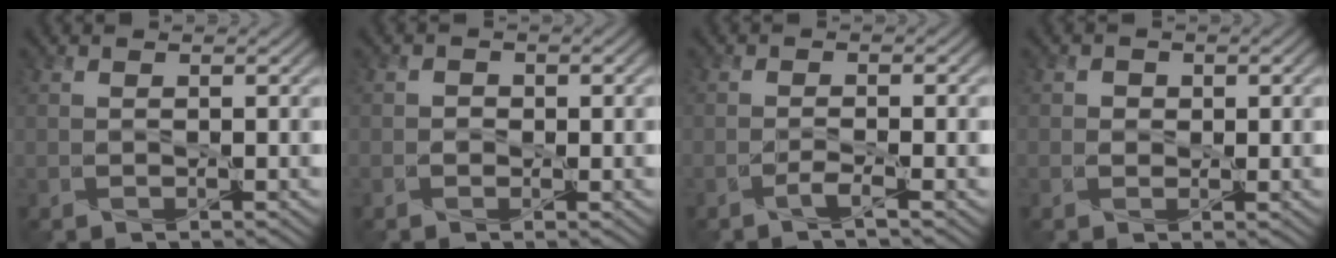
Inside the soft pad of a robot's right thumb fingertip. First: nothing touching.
{"total": 1.1, "force": [-0.4, 1.0, 0.3], "torque": [0.000, -0.001, -0.012]}
{"total": 1.6, "force": [-1.2, -0.2, 1.0], "torque": [-0.020, 0.008, -0.026]}
{"total": 1.3, "force": [0.0, 1.2, 0.4], "torque": [-0.004, -0.001, -0.005]}